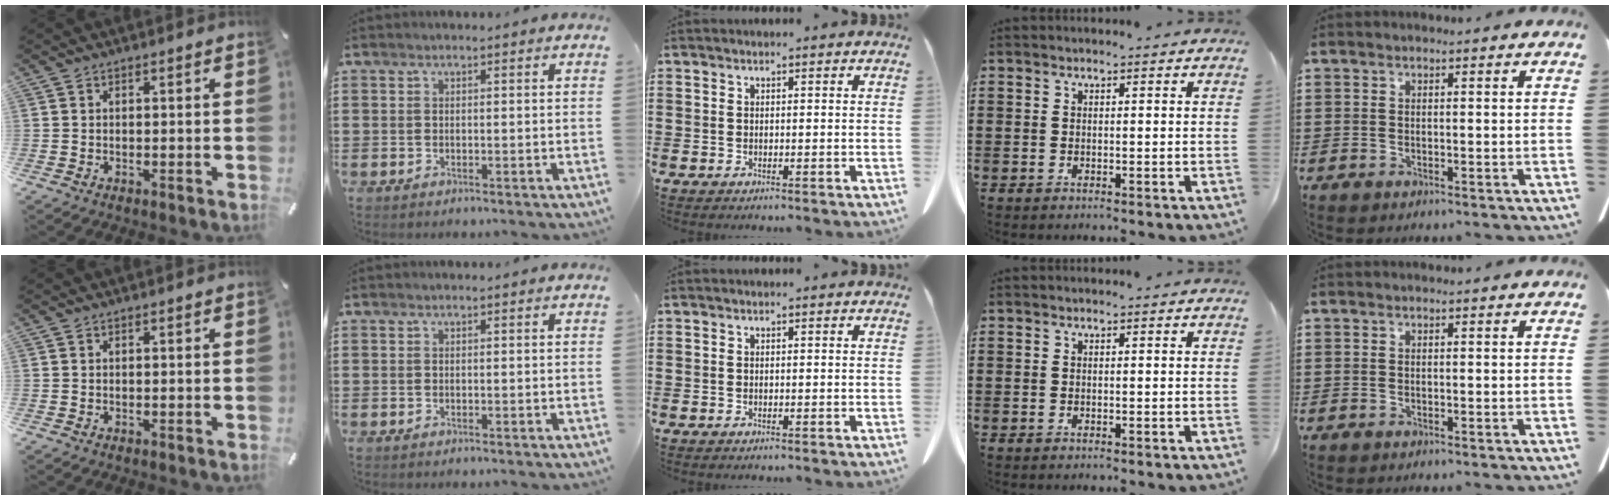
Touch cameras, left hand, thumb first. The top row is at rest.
{}